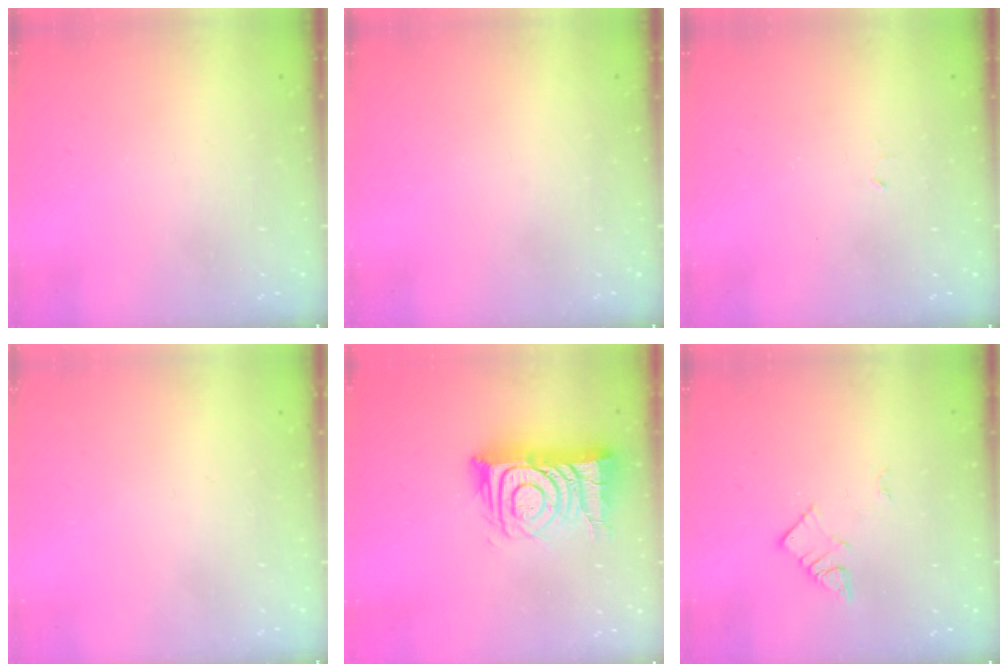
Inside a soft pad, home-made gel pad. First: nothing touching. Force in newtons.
{"total": 0.0}
{"total": 2.9, "press": 2.9, "slide": 0.4}
{"total": 1.6, "press": 1.6, "slide": 0.1}
{"total": 13.5, "press": 13.4, "slide": 1.2}
{"total": 4.4, "press": 4.4, "slide": 0.6}